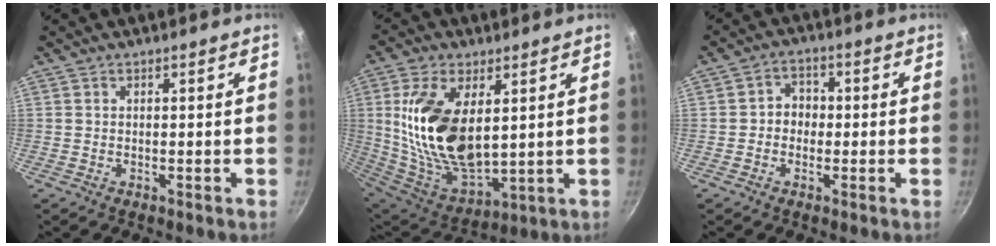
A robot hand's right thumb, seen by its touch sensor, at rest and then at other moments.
{"total": 19.5, "force": [4.3, 10.5, 15.8], "torque": [-0.293, -0.032, 0.096]}
{"total": 4.2, "force": [-0.5, 3.7, 2.0], "torque": [-0.003, 0.013, -0.016]}